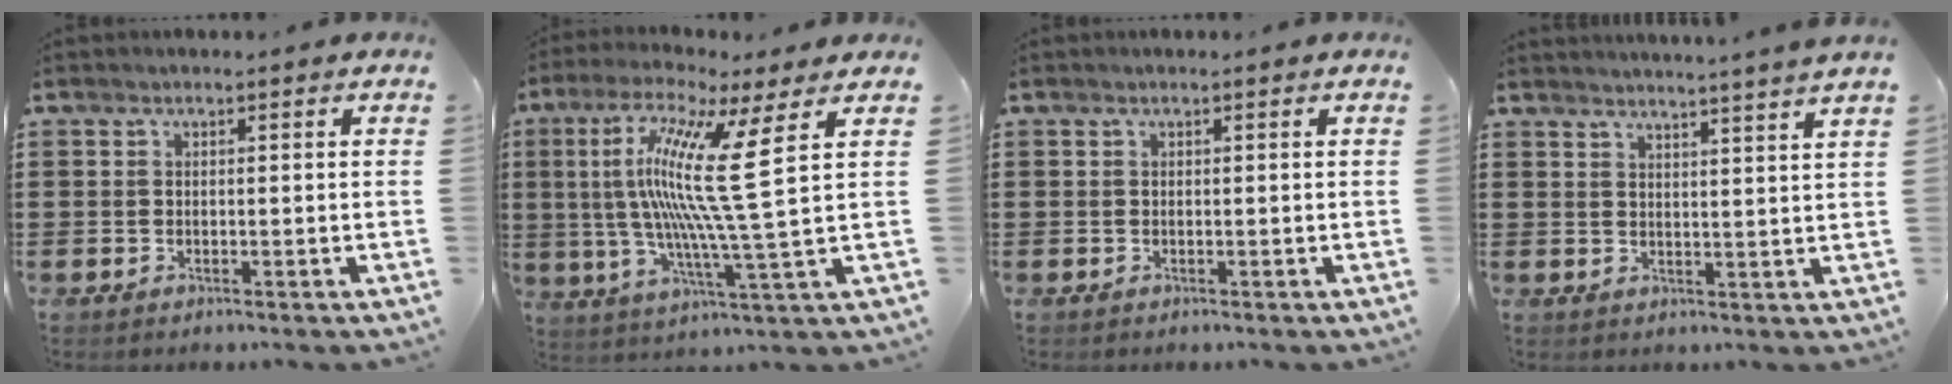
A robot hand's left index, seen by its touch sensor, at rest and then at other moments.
{"total": 14.0, "force": [3.6, -0.6, 13.5], "torque": [-0.292, -0.022, 0.042]}
{"total": 0.0}
{"total": 3.2, "force": [2.9, -1.2, 0.4], "torque": [-0.017, -0.020, 0.050]}